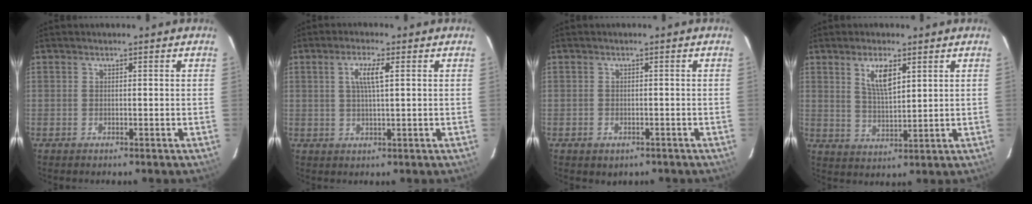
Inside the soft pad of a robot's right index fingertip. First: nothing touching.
{"total": 4.2, "force": [1.2, 0.6, 4.0], "torque": [-0.077, 0.002, 0.021]}
{"total": 2.3, "force": [-1.1, 1.8, 0.9], "torque": [-0.020, -0.002, -0.009]}
{"total": 6.3, "force": [3.1, 2.1, 5.0], "torque": [-0.090, -0.001, 0.063]}